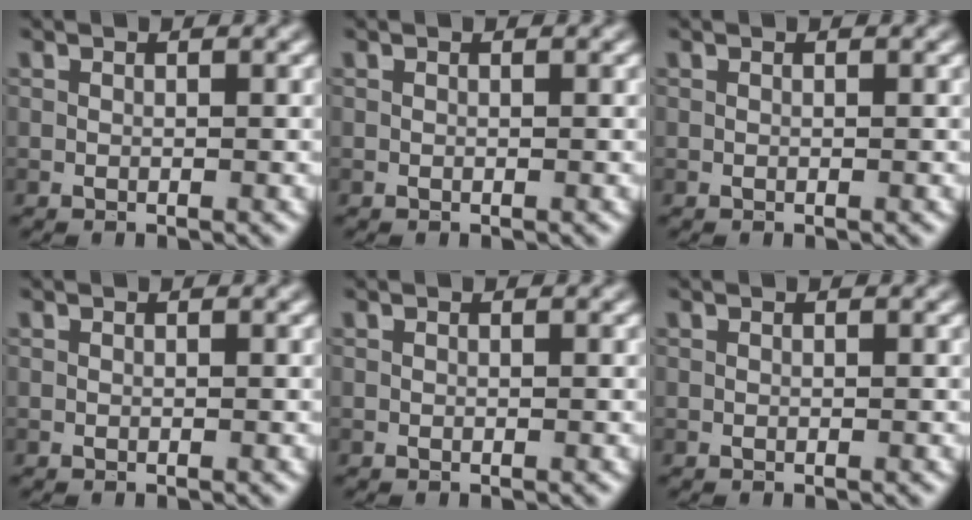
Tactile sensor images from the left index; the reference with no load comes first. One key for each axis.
{"total": 0.0}
{"total": 0.0}
{"total": 0.0}
{"total": 0.0}
{"total": 0.0}